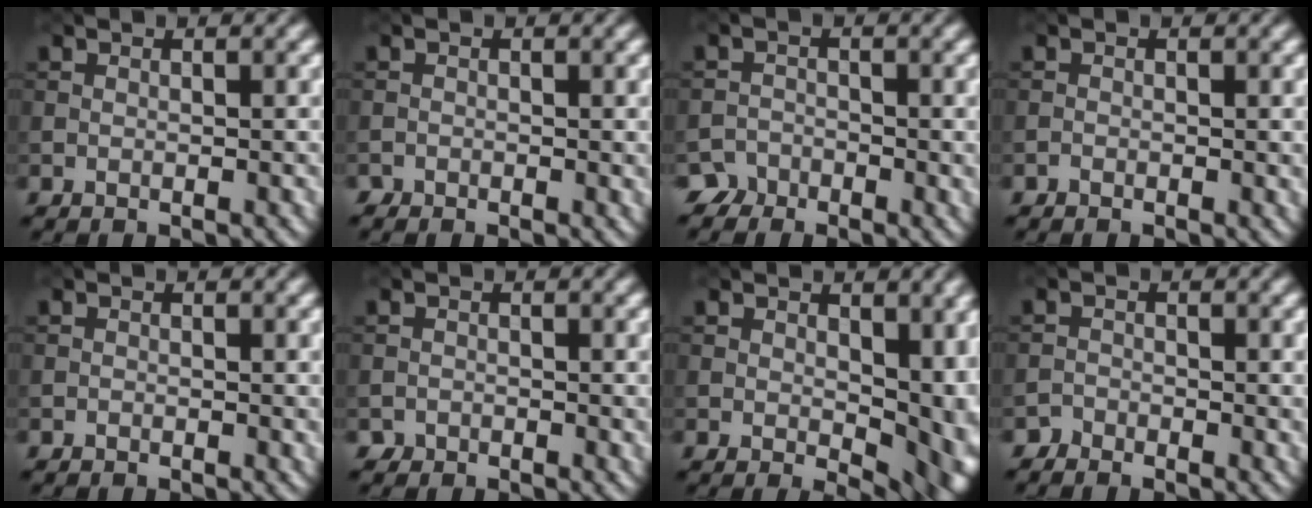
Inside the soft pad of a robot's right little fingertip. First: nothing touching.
{"total": 0.9, "force": [-0.5, -0.1, -0.7], "torque": [0.019, 0.002, -0.016]}
{"total": 2.5, "force": [-2.2, 0.8, -0.8], "torque": [0.029, 0.006, -0.042]}
{"total": 0.6, "force": [-0.3, -0.2, -0.4], "torque": [0.013, 0.005, -0.010]}
{"total": 0.6, "force": [0.0, -0.3, -0.5], "torque": [0.013, 0.002, -0.004]}
{"total": 0.8, "force": [-0.4, 0.3, -0.6], "torque": [0.023, 0.000, -0.015]}
{"total": 8.9, "force": [1.0, 5.6, 6.9], "torque": [-0.101, -0.023, 0.037]}
{"total": 1.3, "force": [-1.1, -0.1, -0.8], "torque": [0.018, 0.012, -0.026]}